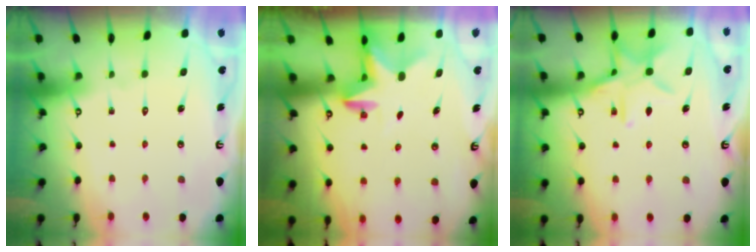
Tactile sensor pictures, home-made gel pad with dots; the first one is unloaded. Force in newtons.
{"total": 2.8, "press": 2.8, "slide": 0.6}
{"total": 11.8, "press": 11.8, "slide": 0.8}